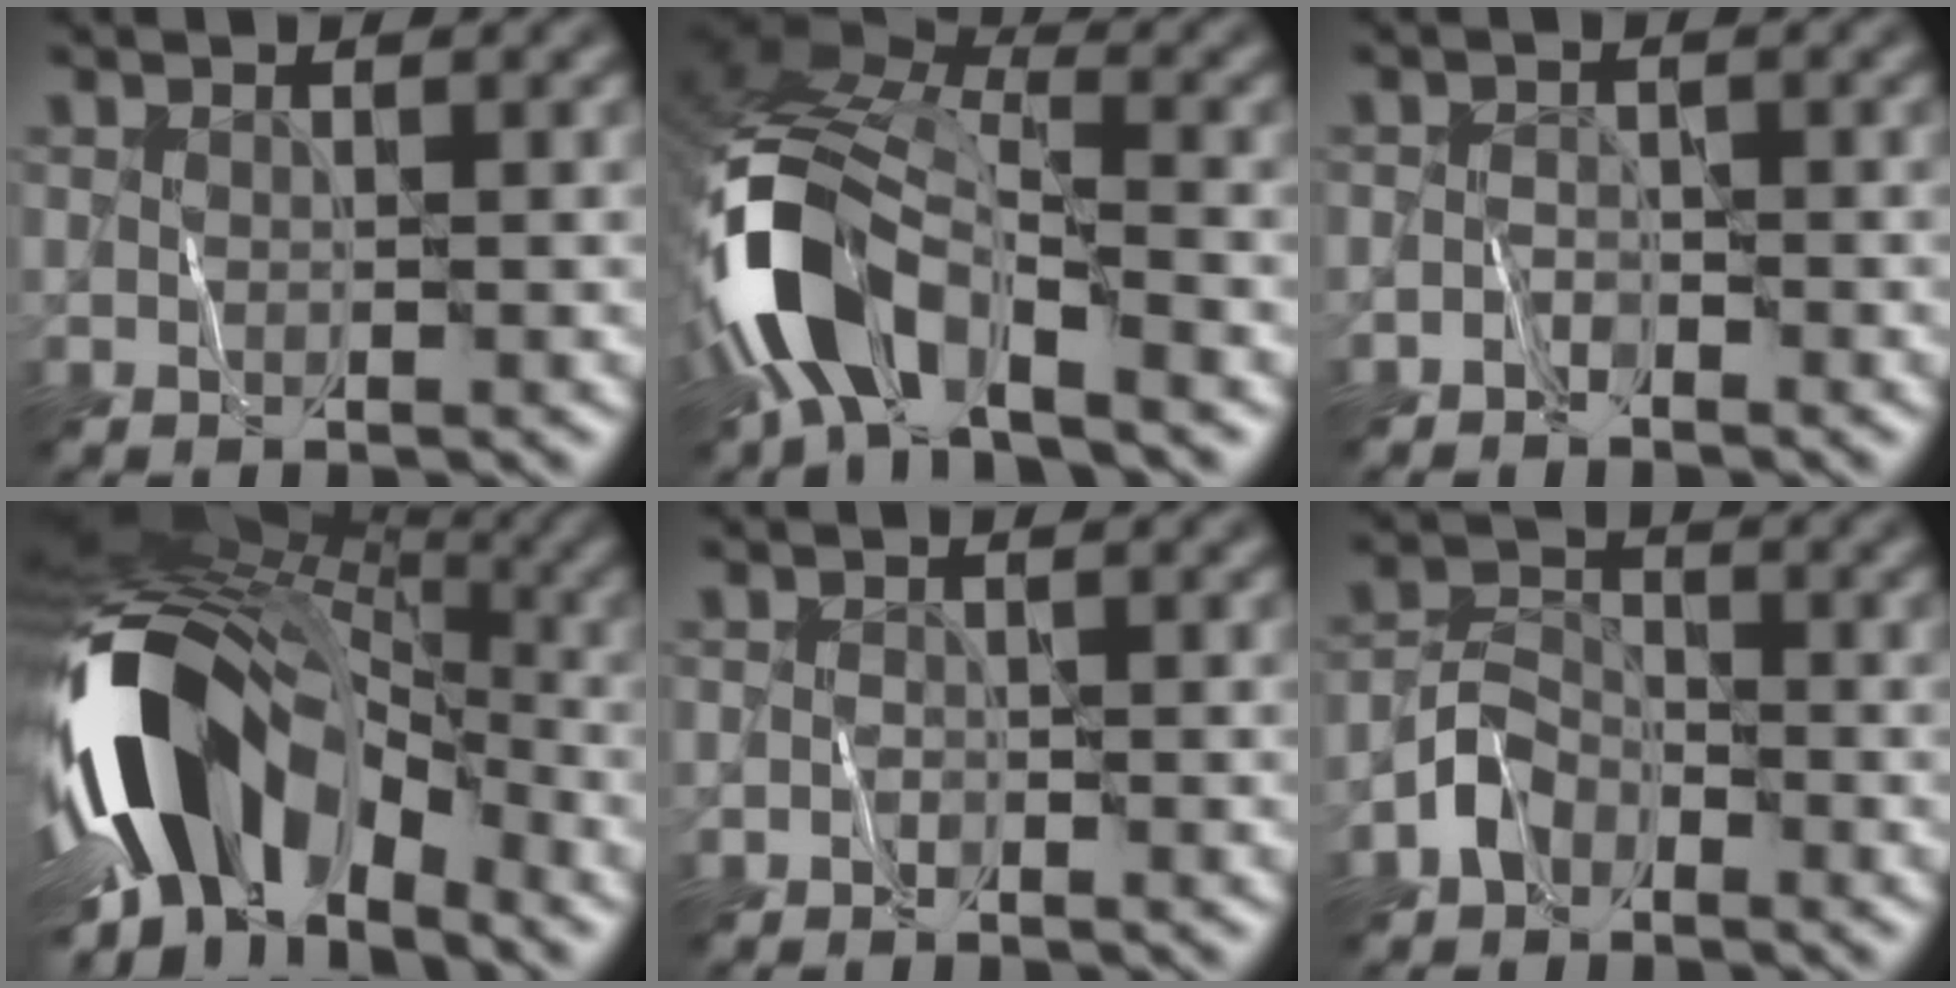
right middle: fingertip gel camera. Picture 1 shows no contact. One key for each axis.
{"total": 11.3, "fx": -5.6, "fy": 5.5, "fz": 8.2, "tx": -0.162, "ty": -0.002, "tz": -0.112}
{"total": 1.1, "fx": -1.0, "fy": 0.5, "fz": 0.2, "tx": -0.002, "ty": 0.010, "tz": -0.021}
{"total": 14.3, "fx": -4.0, "fy": 8.6, "fz": 10.7, "tx": -0.188, "ty": 0.021, "tz": -0.091}
{"total": 0.5, "fx": -0.5, "fy": 0.2, "fz": 0.0, "tx": 0.002, "ty": 0.006, "tz": -0.009}
{"total": 3.0, "fx": -2.0, "fy": 2.0, "fz": 1.1, "tx": -0.020, "ty": 0.011, "tz": -0.049}